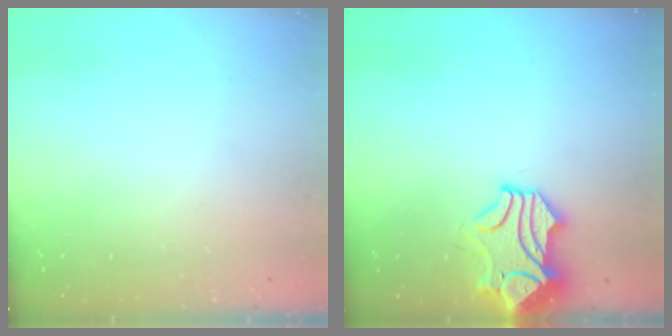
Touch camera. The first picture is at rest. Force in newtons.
{"total": 3.9, "press": 3.6, "slide": 1.4}